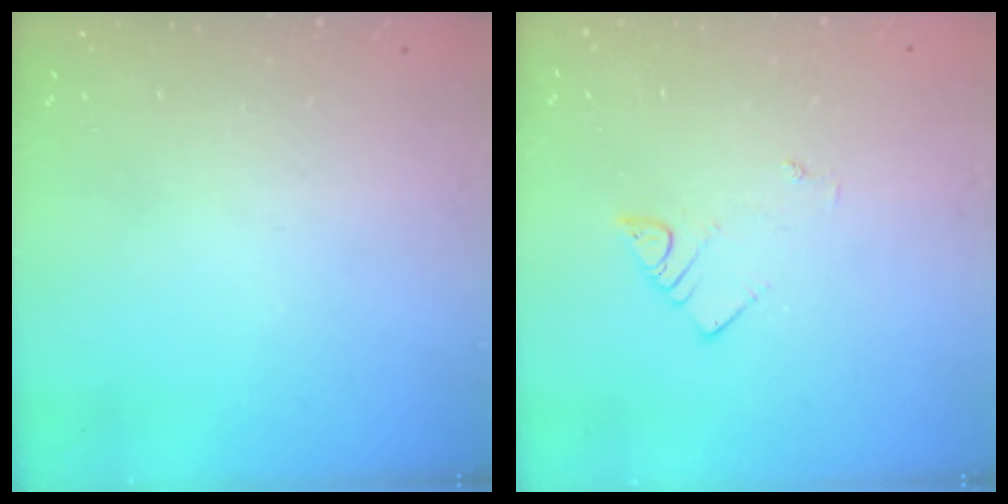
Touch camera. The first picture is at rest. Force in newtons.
{"total": 2.3, "press": 2.3, "slide": 0.2}